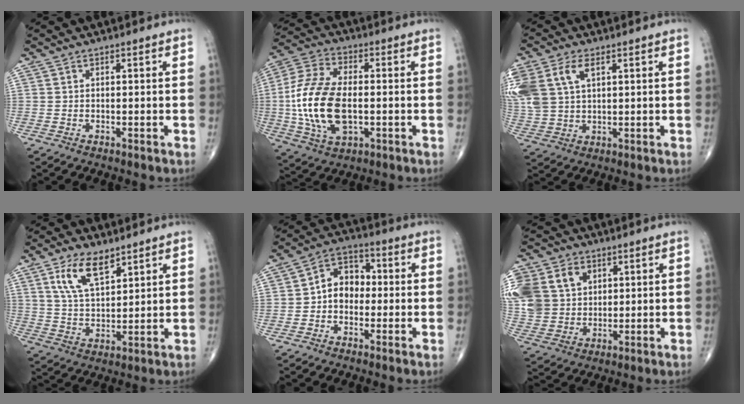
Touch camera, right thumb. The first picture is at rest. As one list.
[{"total": 17.8, "force": [-1.6, 9.7, 14.9], "torque": [-0.311, 0.008, -0.028]}, {"total": 14.8, "force": [5.6, 9.2, 10.1], "torque": [-0.263, 0.012, 0.113]}, {"total": 9.3, "force": [5.4, 4.1, 6.3], "torque": [-0.106, -0.029, 0.110]}, {"total": 7.8, "force": [-0.5, 6.0, 5.0], "torque": [-0.053, 0.031, -0.022]}, {"total": 18.5, "force": [5.4, 14.8, 9.6], "torque": [-0.224, 0.025, 0.115]}]